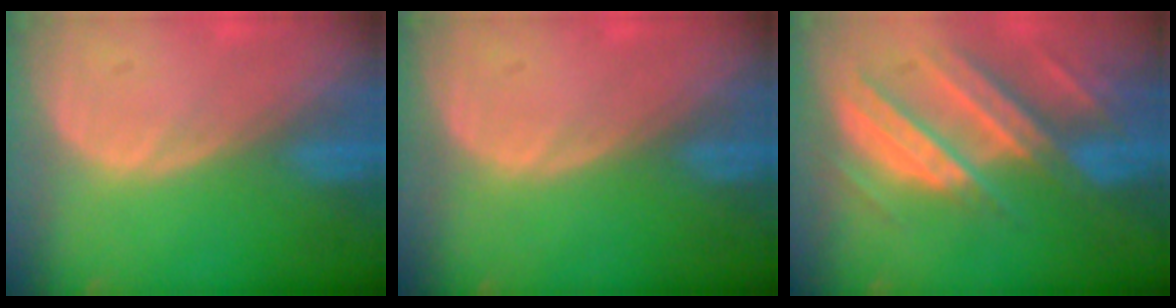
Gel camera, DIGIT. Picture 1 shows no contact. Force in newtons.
{"total": 0.0}
{"total": 10.4, "press": 9.1, "slide": 5.0}